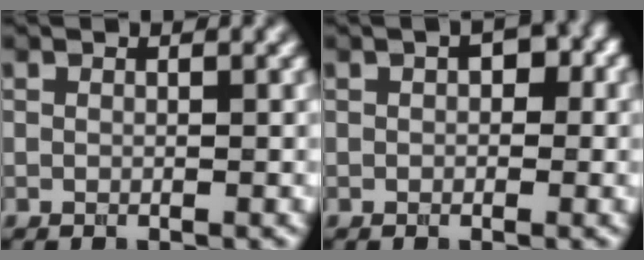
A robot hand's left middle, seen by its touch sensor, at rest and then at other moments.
{"total": 1.8, "force": [0.3, 1.1, 1.4], "torque": [-0.015, 0.003, 0.000]}